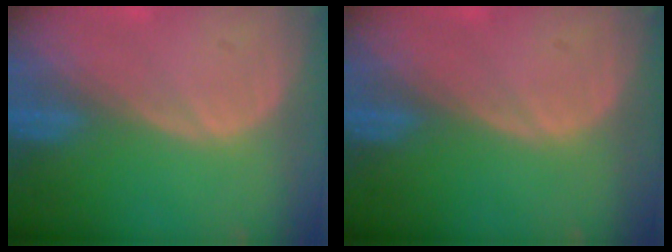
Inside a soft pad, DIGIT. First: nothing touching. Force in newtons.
{"total": 0.0}